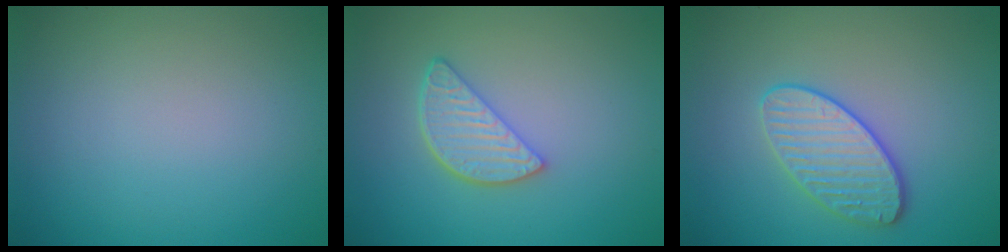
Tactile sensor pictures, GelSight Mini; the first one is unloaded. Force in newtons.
{"total": 3.5, "press": 2.9, "slide": 2.0}
{"total": 3.5, "press": 3.4, "slide": 0.8}